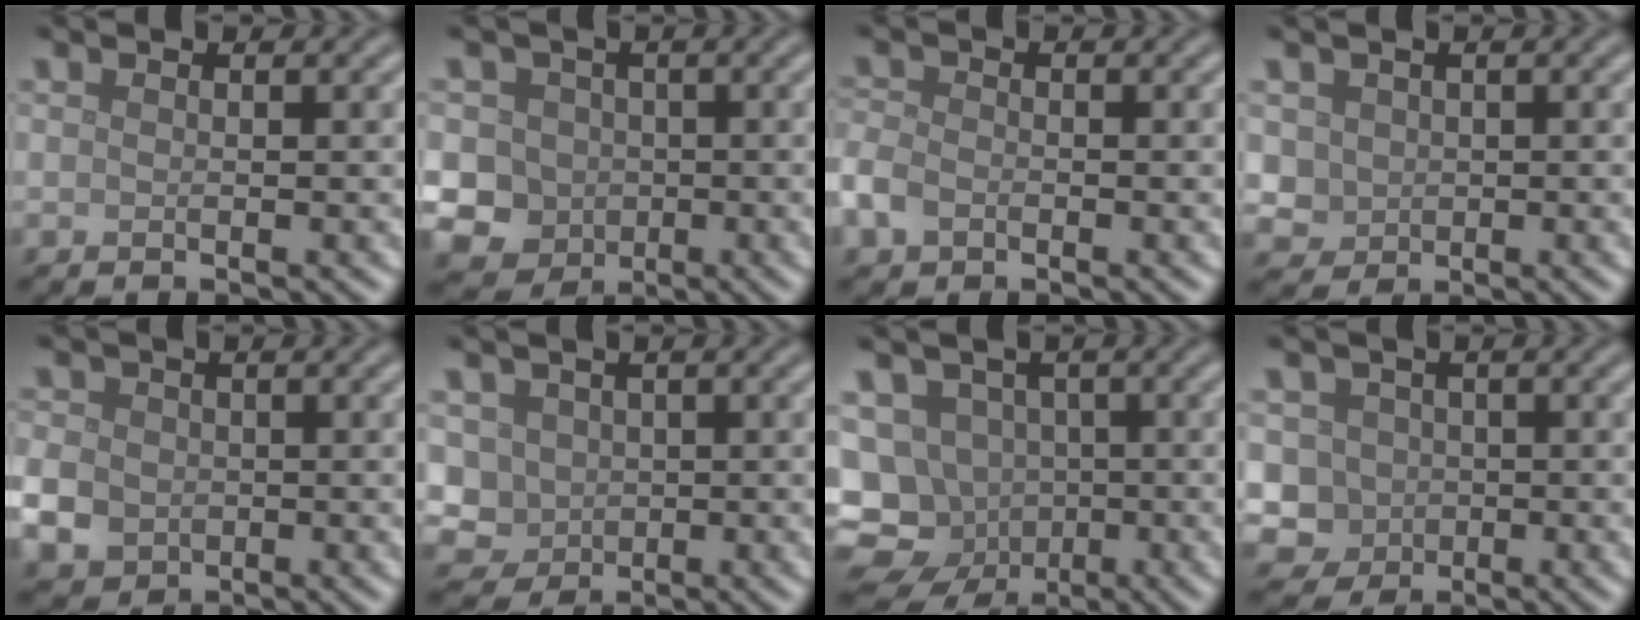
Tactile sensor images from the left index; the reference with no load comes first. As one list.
[{"total": 7.4, "force": [-0.4, 7.0, 2.4], "torque": [-0.033, 0.025, -0.047]}, {"total": 2.4, "force": [-1.2, 1.7, 1.2], "torque": [-0.030, 0.001, -0.035]}, {"total": 2.1, "force": [0.3, 1.9, 0.7], "torque": [-0.014, -0.006, 0.008]}, {"total": 4.6, "force": [-1.0, 4.0, 2.1], "torque": [-0.053, -0.009, -0.025]}, {"total": 5.1, "force": [0.2, 4.6, 2.2], "torque": [-0.041, 0.008, -0.013]}, {"total": 13.2, "force": [-5.8, 10.9, 4.6], "torque": [-0.085, -0.016, -0.102]}, {"total": 4.8, "force": [-0.5, 4.6, 1.3], "torque": [-0.011, 0.017, -0.035]}]